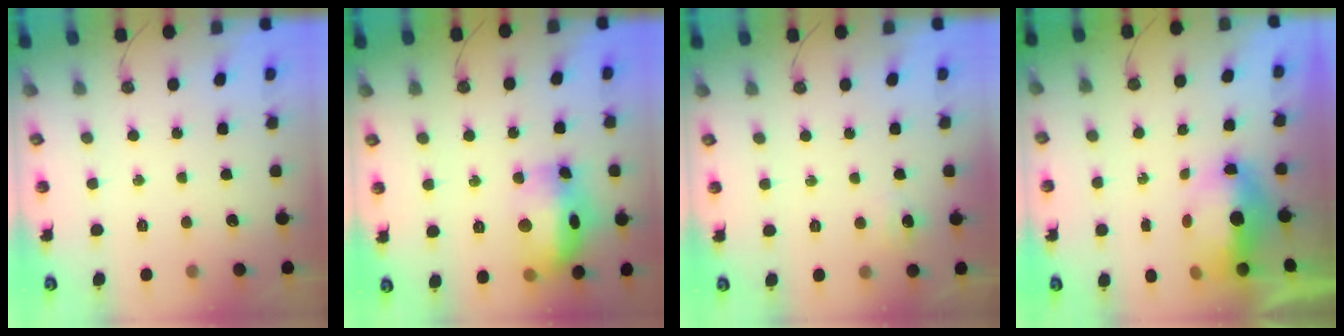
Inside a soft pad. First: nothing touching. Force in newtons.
{"total": 17.0, "press": 17.0, "slide": 1.6}
{"total": 4.9, "press": 4.8, "slide": 1.1}
{"total": 7.7, "press": 7.6, "slide": 1.4}